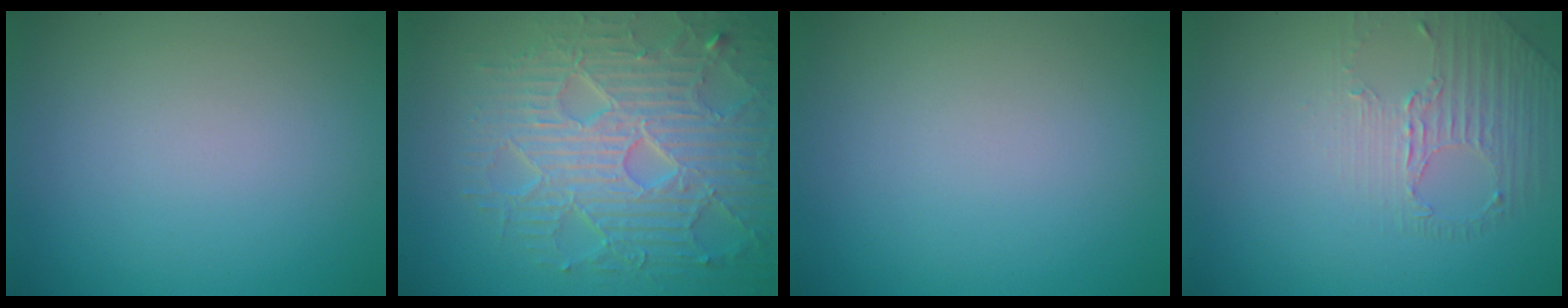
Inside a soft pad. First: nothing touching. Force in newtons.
{"total": 8.2, "press": 6.0, "slide": 5.6}
{"total": 0.0}
{"total": 1.6, "press": 1.0, "slide": 1.2}